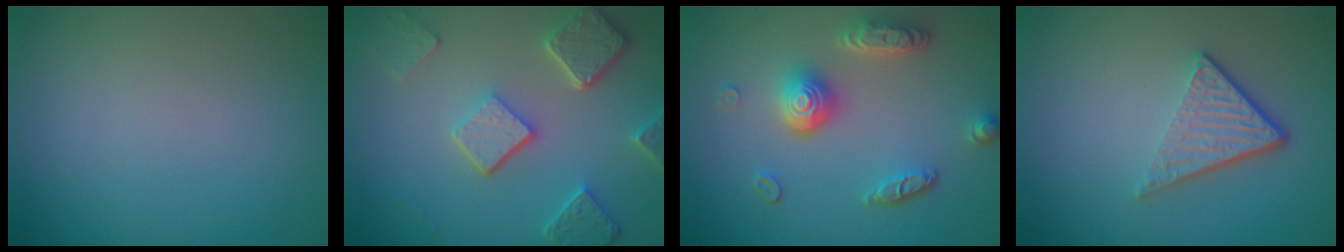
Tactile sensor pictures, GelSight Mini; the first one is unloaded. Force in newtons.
{"total": 5.3, "press": 4.0, "slide": 3.5}
{"total": 5.0, "press": 3.7, "slide": 3.3}
{"total": 3.9, "press": 2.7, "slide": 2.9}